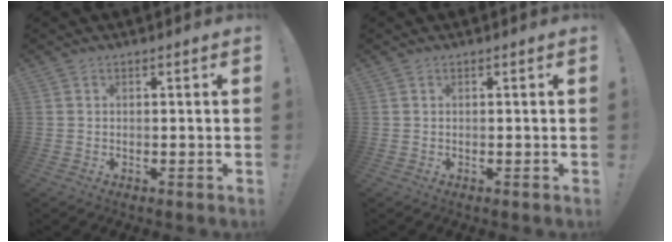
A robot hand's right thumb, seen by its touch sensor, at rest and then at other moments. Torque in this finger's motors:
{"motor_torque": [0.00, 0.00, -0.02, 0.02, 0.00]}